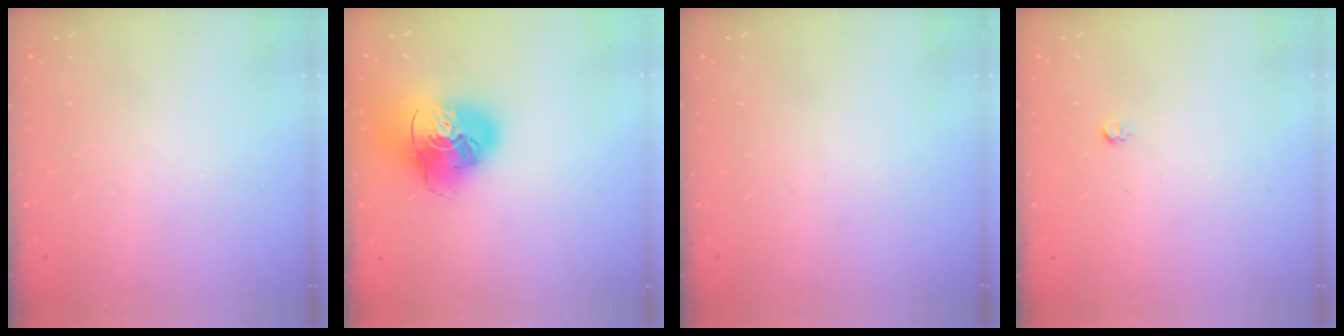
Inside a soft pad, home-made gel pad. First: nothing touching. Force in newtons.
{"total": 17.7, "press": 17.5, "slide": 2.5}
{"total": 0.0}
{"total": 3.1, "press": 3.1, "slide": 0.3}